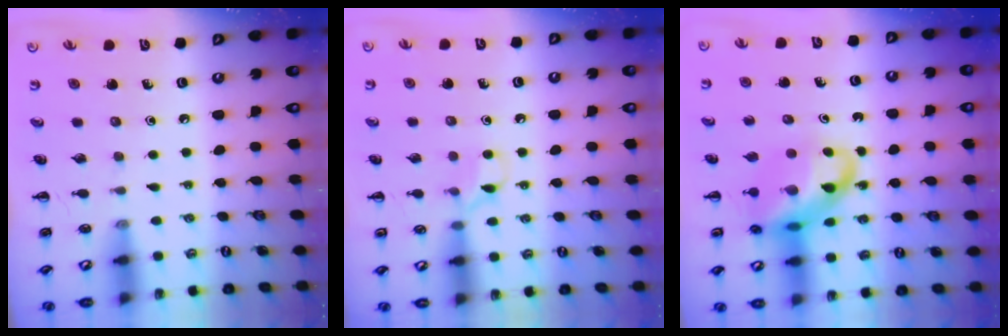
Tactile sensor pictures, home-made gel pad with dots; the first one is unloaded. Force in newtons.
{"total": 5.5, "press": 5.4, "slide": 1.3}
{"total": 15.2, "press": 14.8, "slide": 3.4}